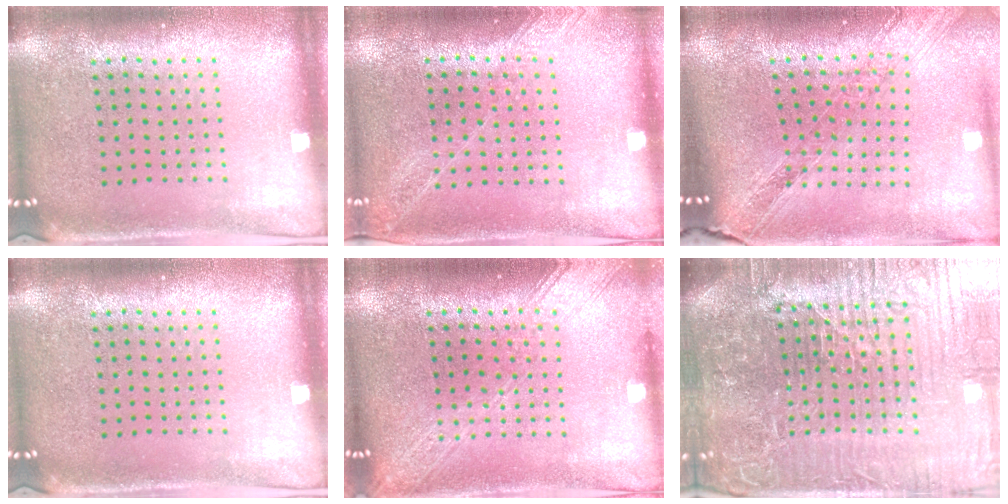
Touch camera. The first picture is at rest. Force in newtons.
{"total": 1.2, "press": 1.2, "slide": 0.2}
{"total": 1.4, "press": 1.3, "slide": 0.5}
{"total": 0.0}
{"total": 2.0, "press": 2.0, "slide": 0.3}
{"total": 7.9, "press": 6.9, "slide": 3.7}